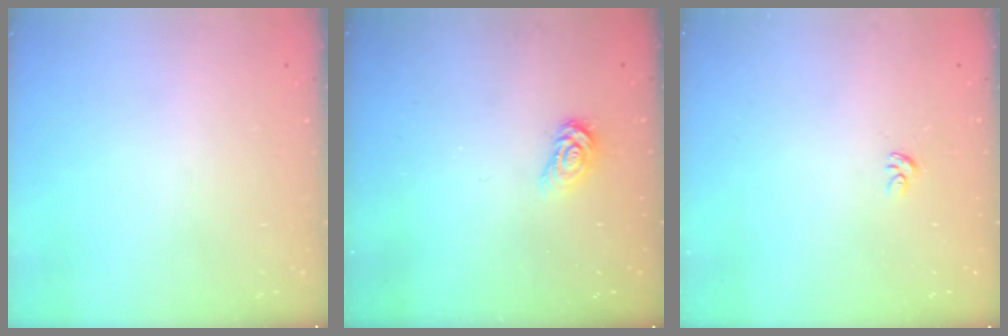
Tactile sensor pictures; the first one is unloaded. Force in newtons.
{"total": 3.4, "press": 3.4, "slide": 0.3}
{"total": 2.4, "press": 2.4, "slide": 0.1}